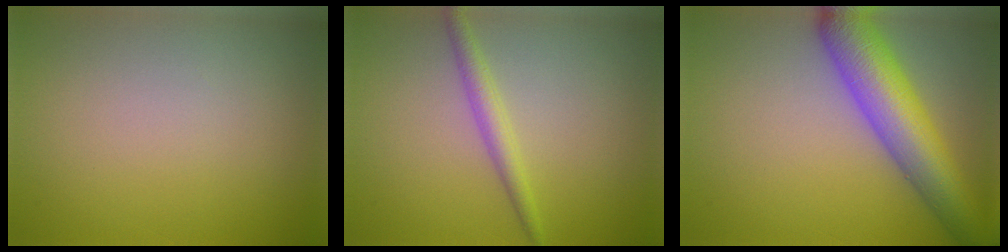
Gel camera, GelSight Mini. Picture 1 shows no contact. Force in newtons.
{"total": 2.1, "press": 2.1, "slide": 0.1}
{"total": 8.4, "press": 8.4, "slide": 0.3}